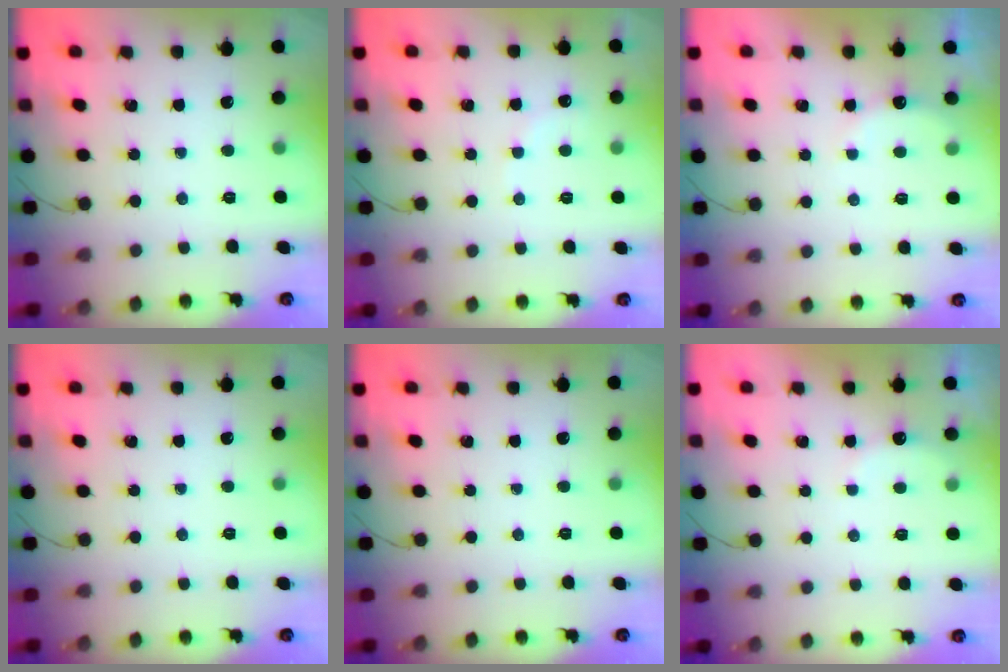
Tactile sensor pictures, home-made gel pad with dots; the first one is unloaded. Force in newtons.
{"total": 4.2, "press": 4.0, "slide": 1.1}
{"total": 7.2, "press": 7.1, "slide": 1.1}
{"total": 0.0}
{"total": 0.0}
{"total": 4.4, "press": 4.3, "slide": 1.0}